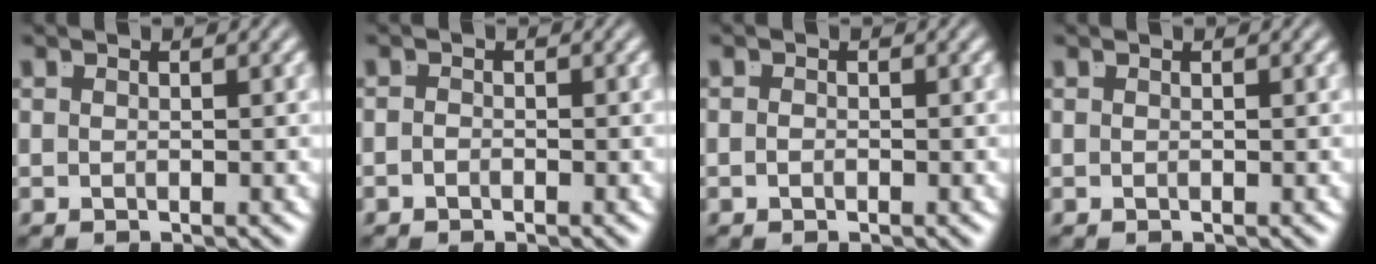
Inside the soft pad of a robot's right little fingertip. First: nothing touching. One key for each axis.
{"total": 1.0, "fx": -0.8, "fy": -0.5, "fz": -0.2, "tx": 0.003, "ty": -0.013, "tz": -0.010}
{"total": 0.8, "fx": -0.6, "fy": -0.5, "fz": 0.1, "tx": -0.005, "ty": -0.011, "tz": -0.005}
{"total": 0.0}